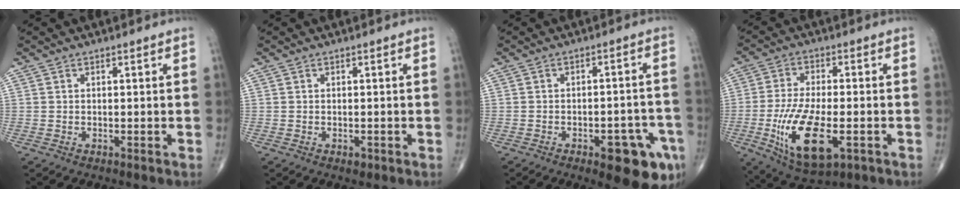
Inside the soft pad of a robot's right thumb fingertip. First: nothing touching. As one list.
[{"total": 0.9, "force": [-0.4, 0.6, 0.6], "torque": [-0.008, -0.001, -0.004]}, {"total": 12.3, "force": [-5.9, 4.6, 9.8], "torque": [-0.093, 0.027, -0.066]}, {"total": 15.2, "force": [-4.4, 6.5, 13.1], "torque": [-0.250, -0.005, -0.065]}]